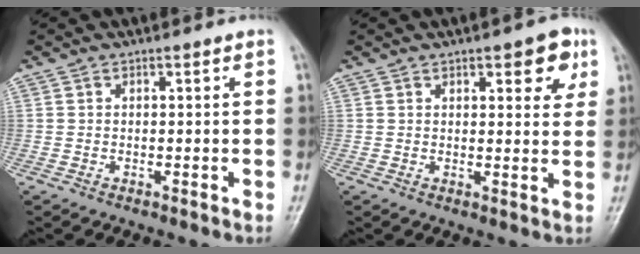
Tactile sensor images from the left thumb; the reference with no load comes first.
{"total": 6.4, "force": [3.2, 2.7, 4.9], "torque": [-0.037, -0.011, 0.034]}